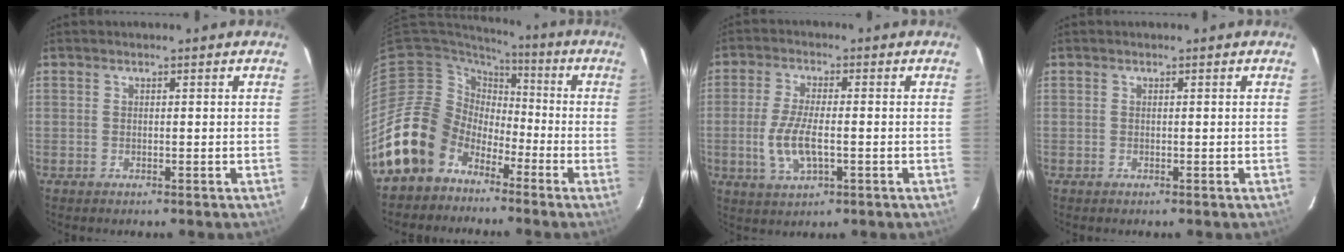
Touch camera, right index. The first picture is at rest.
{"total": 13.8, "force": [-7.8, 11.0, 2.7], "torque": [-0.082, 0.026, -0.137]}
{"total": 7.9, "force": [-1.7, 3.0, 7.1], "torque": [-0.149, -0.008, -0.031]}
{"total": 0.0}